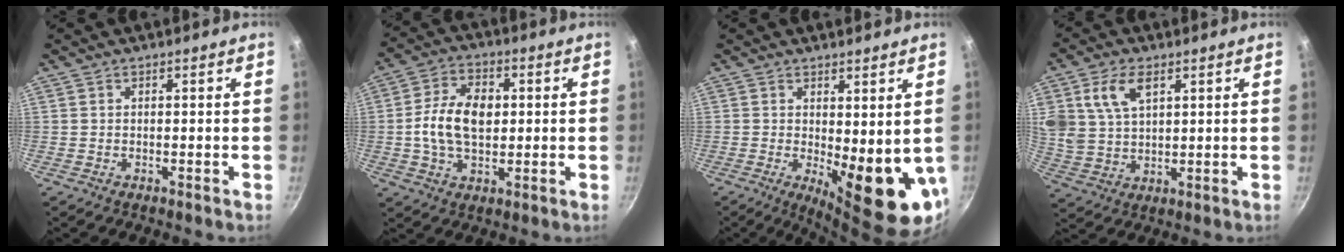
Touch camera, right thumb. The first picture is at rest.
{"total": 11.3, "force": [0.5, 7.4, 8.6], "torque": [-0.139, 0.013, 0.001]}
{"total": 12.2, "force": [-0.1, 4.2, 11.4], "torque": [-0.128, -0.021, 0.012]}
{"total": 9.8, "force": [4.2, 6.0, 6.5], "torque": [-0.115, -0.013, 0.086]}